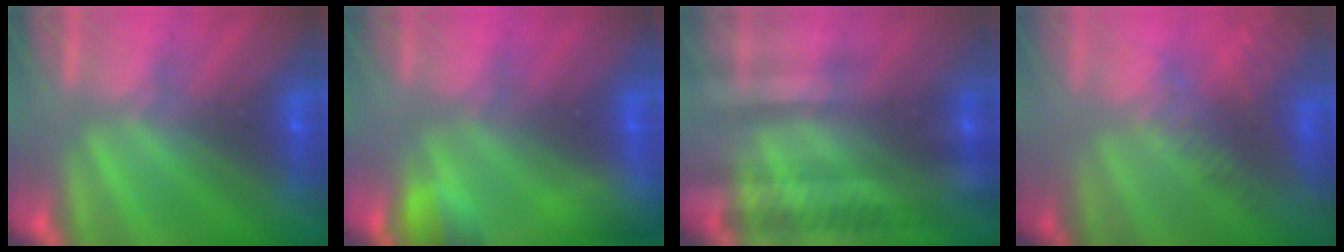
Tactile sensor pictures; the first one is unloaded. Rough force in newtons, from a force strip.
{"total": 4.9}
{"total": 2.3}
{"total": 13.7}